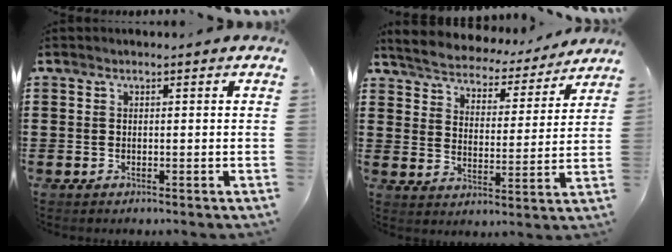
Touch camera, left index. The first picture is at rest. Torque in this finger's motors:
{"motor_torque": [0.90, -1.24, 0.16, 0.04]}